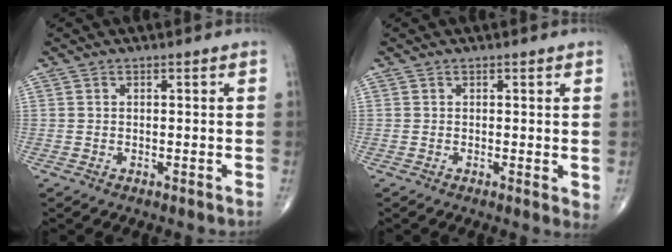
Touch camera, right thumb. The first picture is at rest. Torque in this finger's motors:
{"motor_torque": [-0.43, -0.08, 0.26, 0.19, -0.05]}